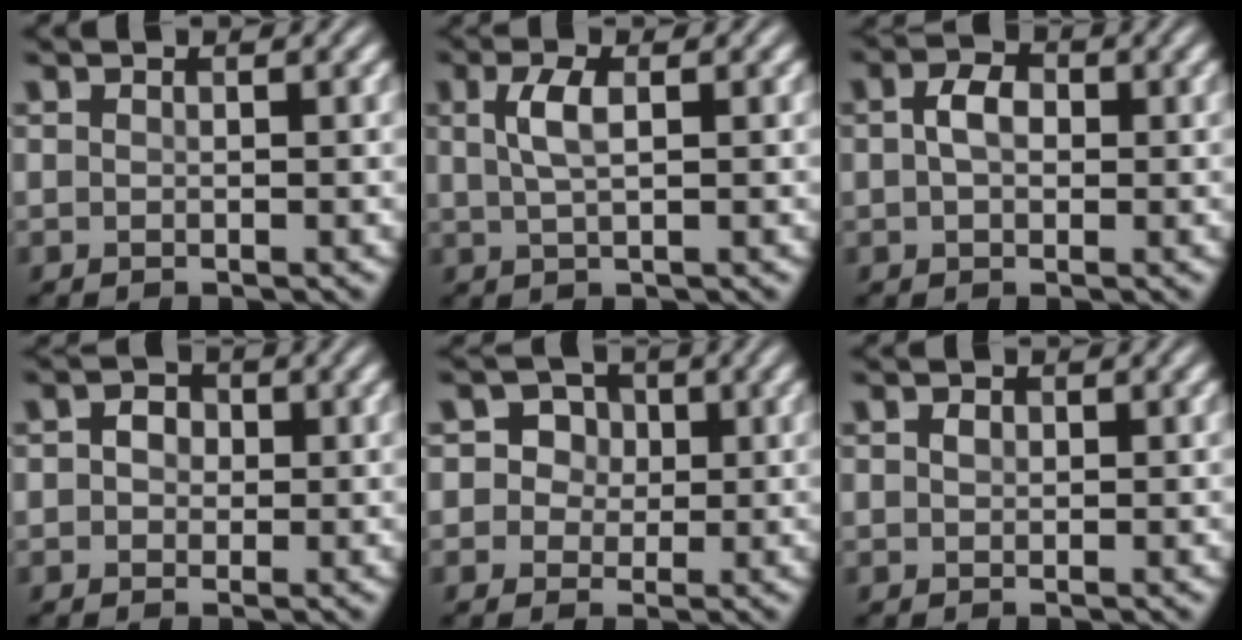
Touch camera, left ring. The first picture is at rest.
{"total": 2.6, "force": [0.8, 0.9, 2.3], "torque": [-0.048, 0.006, 0.015]}
{"total": 2.8, "force": [0.3, 1.9, 2.0], "torque": [-0.041, 0.005, 0.001]}
{"total": 2.4, "force": [0.5, 1.9, 1.3], "torque": [-0.012, 0.003, -0.009]}
{"total": 3.5, "force": [1.2, 3.1, 1.2], "torque": [-0.010, 0.005, 0.007]}
{"total": 0.8, "force": [0.2, 0.6, 0.4], "torque": [-0.011, 0.000, 0.004]}